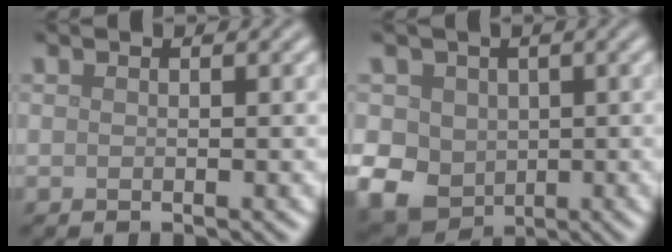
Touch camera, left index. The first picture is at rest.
{"total": 8.6, "force": [-0.2, 7.4, 4.3], "torque": [-0.072, 0.008, -0.033]}